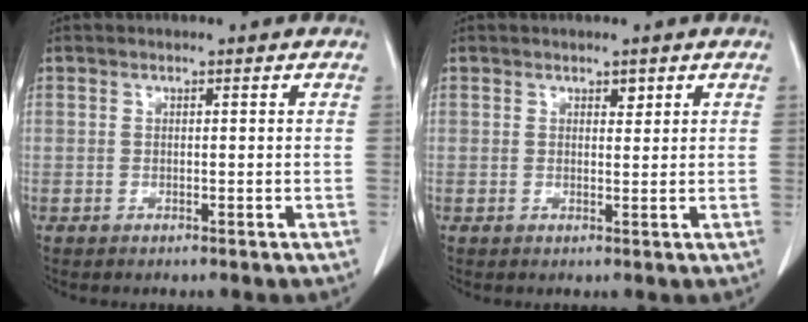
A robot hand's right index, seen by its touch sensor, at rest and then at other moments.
{"total": 1.1, "force": [0.7, 0.5, 0.6], "torque": [-0.006, -0.004, 0.009]}